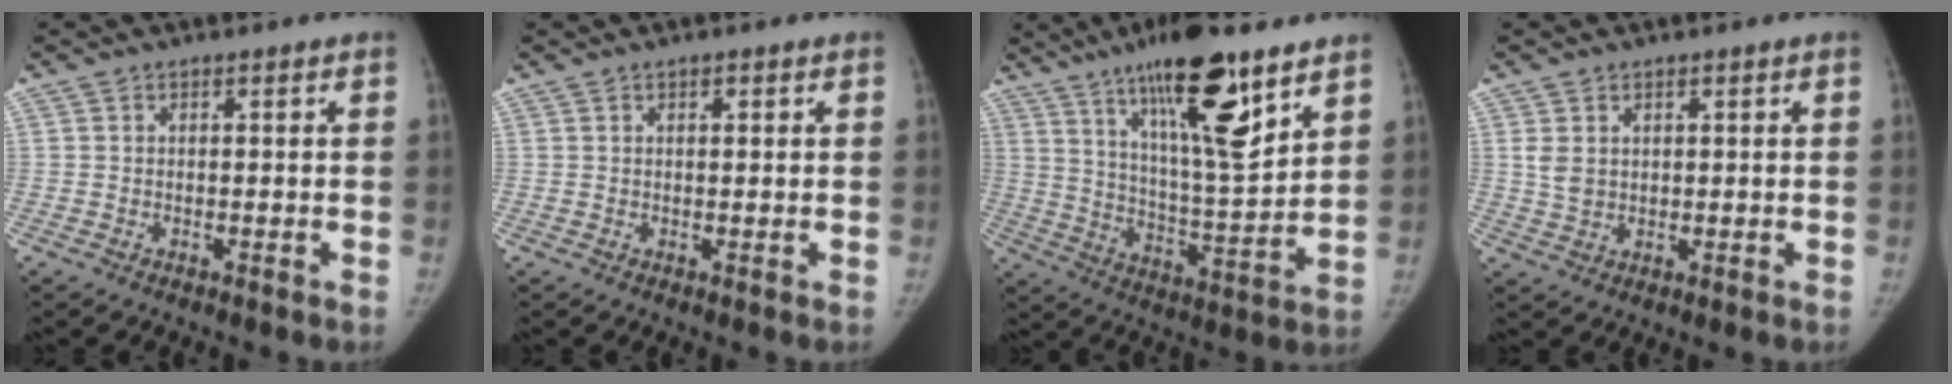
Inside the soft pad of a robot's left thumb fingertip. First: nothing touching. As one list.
[{"total": 1.0, "force": [0.5, 0.5, 0.8], "torque": [-0.009, 0.000, 0.007]}, {"total": 19.1, "force": [11.5, 4.0, 14.7], "torque": [-0.222, -0.061, 0.199]}, {"total": 3.2, "force": [1.1, 2.4, 1.8], "torque": [-0.028, -0.005, 0.029]}]